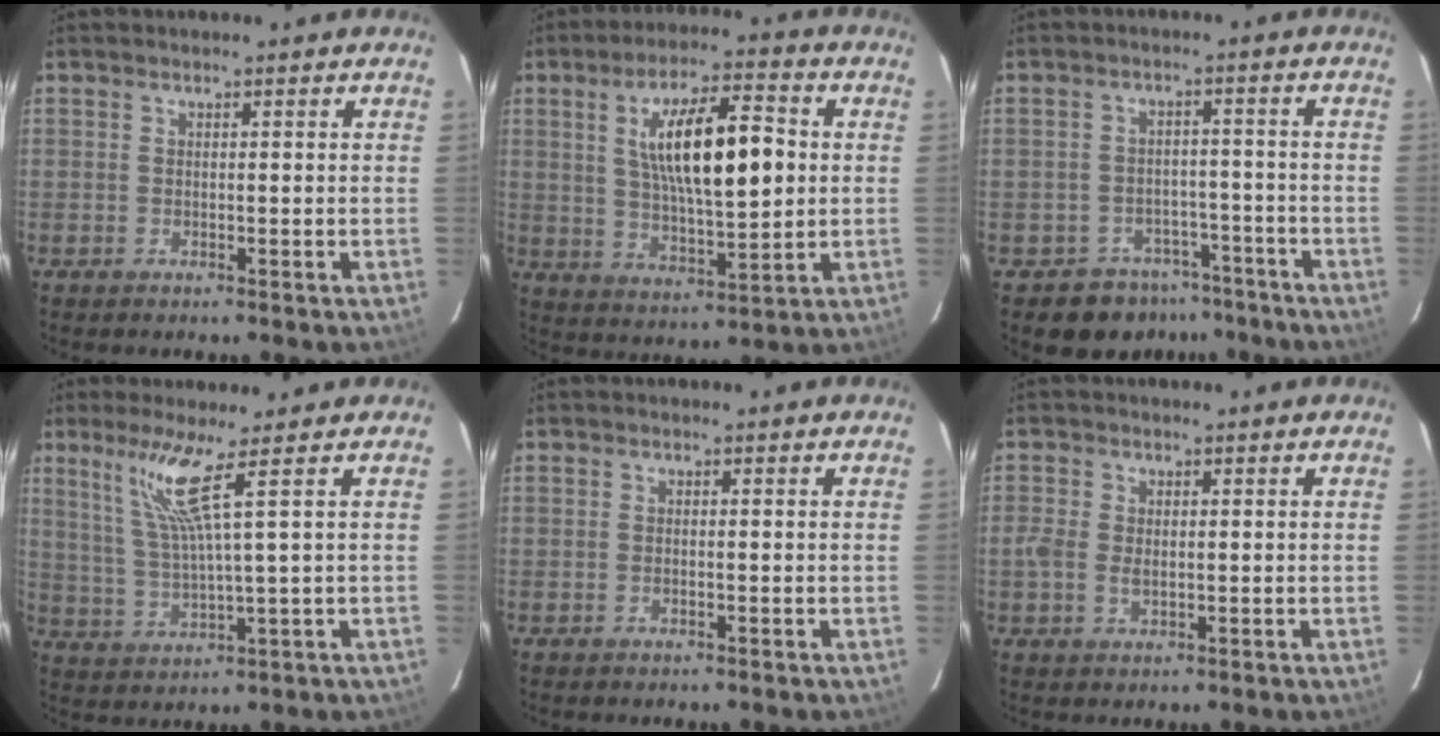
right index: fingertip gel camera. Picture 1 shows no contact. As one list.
[{"total": 15.2, "force": [2.6, 4.7, 14.2], "torque": [-0.241, 0.013, 0.051]}, {"total": 7.8, "force": [-5.7, 5.3, 0.8], "torque": [-0.018, 0.036, -0.068]}, {"total": 7.3, "force": [4.0, -1.5, 5.9], "torque": [-0.117, -0.005, 0.091]}, {"total": 0.5, "force": [-0.4, 0.1, 0.3], "torque": [-0.006, 0.001, -0.008]}, {"total": 3.1, "force": [-0.5, 1.8, 2.5], "torque": [-0.051, -0.001, -0.011]}]